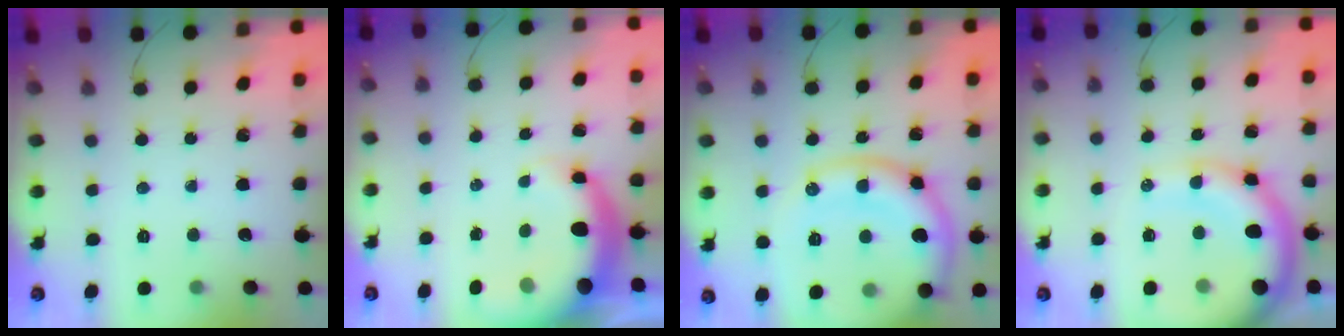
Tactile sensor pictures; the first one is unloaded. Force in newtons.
{"total": 6.7, "press": 6.6, "slide": 1.2}
{"total": 16.3, "press": 16.2, "slide": 1.7}
{"total": 15.8, "press": 15.5, "slide": 3.0}